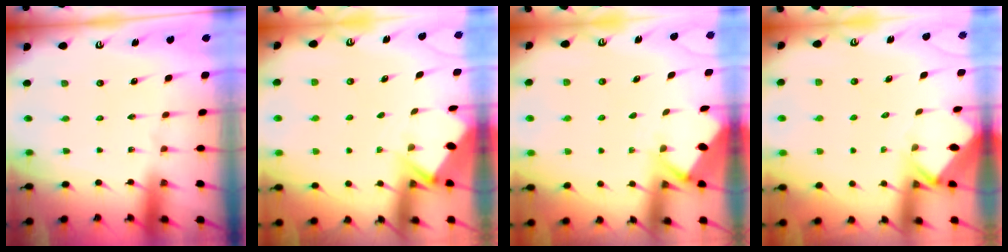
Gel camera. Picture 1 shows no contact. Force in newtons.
{"total": 2.8, "press": 2.8, "slide": 0.4}
{"total": 2.6, "press": 2.6, "slide": 0.4}
{"total": 2.8, "press": 2.8, "slide": 0.1}